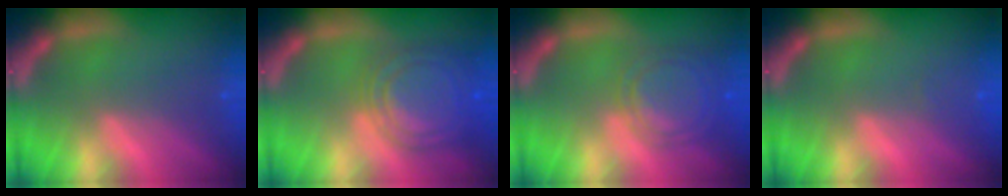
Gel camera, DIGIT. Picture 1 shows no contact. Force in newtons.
{"total": 9.5}
{"total": 6.0}
{"total": 1.0}